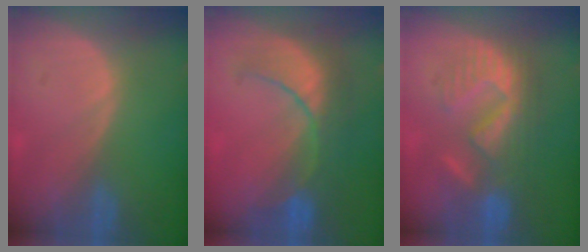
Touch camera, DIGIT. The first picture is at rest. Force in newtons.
{"total": 8.1, "press": 8.1, "slide": 0.7}
{"total": 8.8, "press": 8.7, "slide": 1.4}